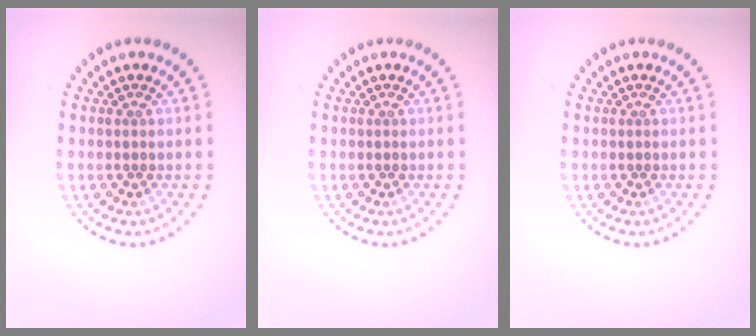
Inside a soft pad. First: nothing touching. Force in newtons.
{"total": 0.0}
{"total": 0.0}